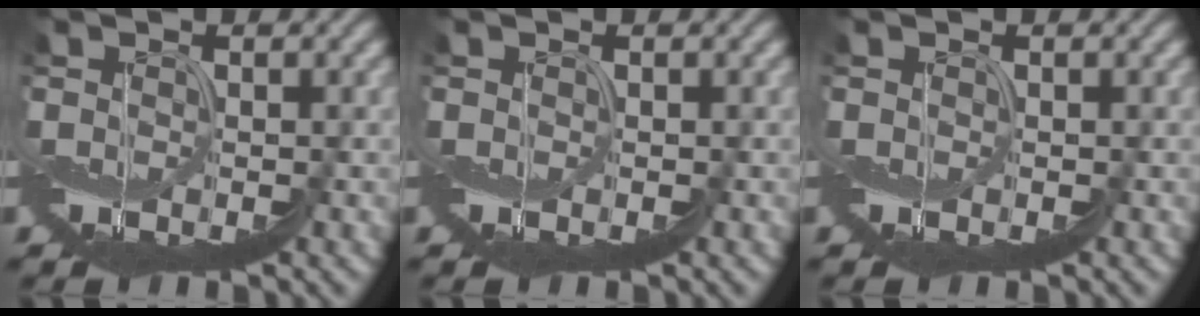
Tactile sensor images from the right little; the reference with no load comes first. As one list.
[{"total": 0.0}, {"total": 0.0}]